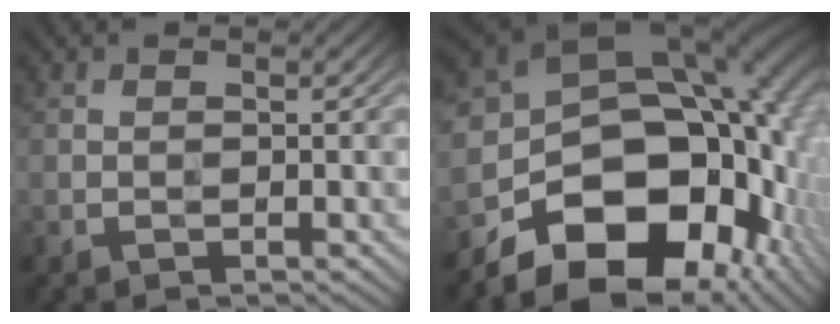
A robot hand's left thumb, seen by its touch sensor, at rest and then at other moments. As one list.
[{"total": 20.2, "force": [-6.4, 13.8, 13.3], "torque": [-0.217, -0.052, -0.070]}]